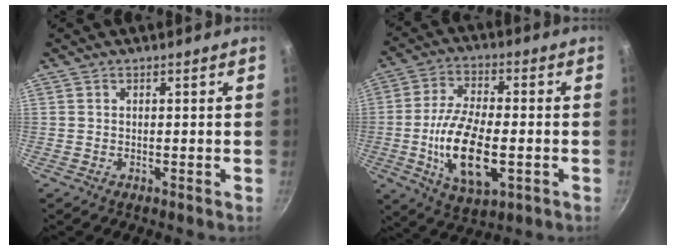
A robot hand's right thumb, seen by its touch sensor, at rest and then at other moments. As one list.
[{"total": 15.6, "force": [-3.1, 7.1, 13.5], "torque": [-0.247, 0.003, -0.049]}]